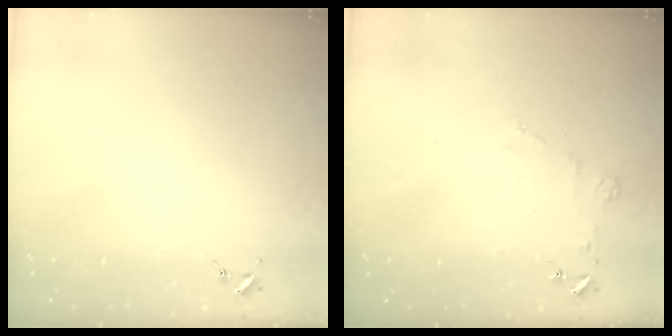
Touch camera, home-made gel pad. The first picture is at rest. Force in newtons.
{"total": 4.0, "press": 3.9, "slide": 0.5}